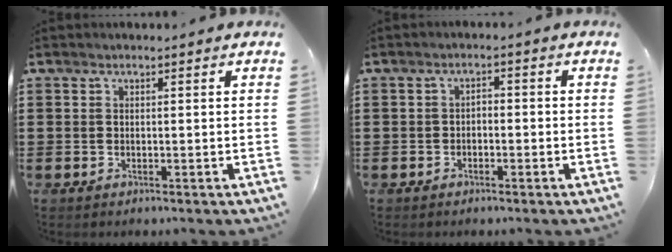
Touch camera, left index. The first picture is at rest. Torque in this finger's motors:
{"motor_torque": [-0.06, 0.09, 0.01, 0.00]}